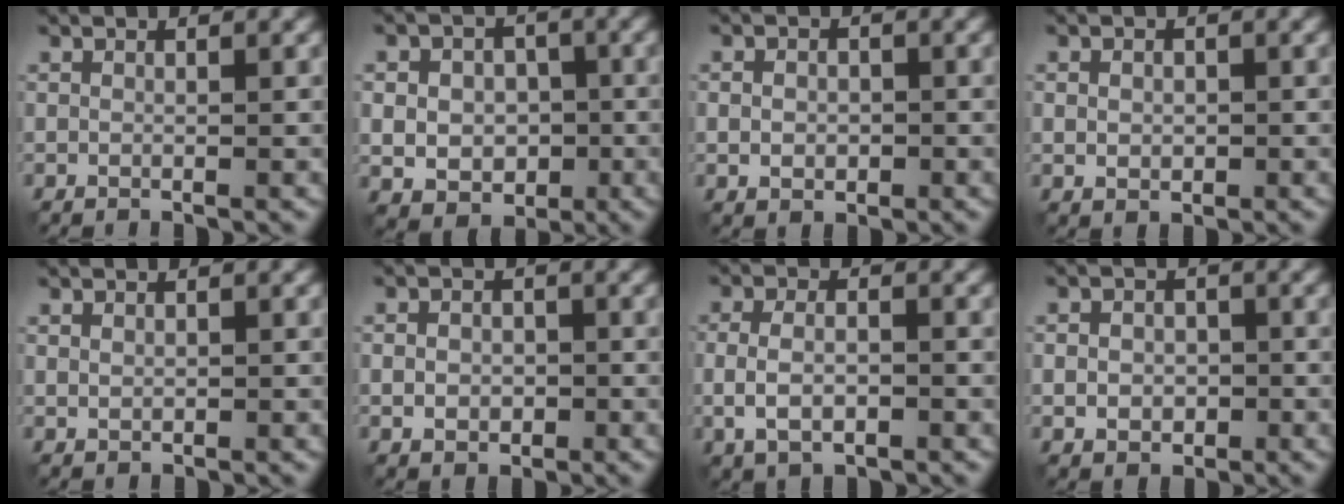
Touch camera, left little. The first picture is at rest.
{"total": 5.9, "force": [-0.5, 4.8, 3.5], "torque": [-0.043, -0.002, -0.015]}
{"total": 2.1, "force": [-0.4, 1.6, 1.3], "torque": [-0.022, -0.002, -0.009]}
{"total": 1.6, "force": [-0.1, 1.2, 1.0], "torque": [-0.018, -0.002, -0.001]}
{"total": 0.7, "force": [0.1, 0.6, 0.4], "torque": [-0.008, -0.002, 0.005]}
{"total": 2.6, "force": [-0.5, 2.0, 1.6], "torque": [-0.027, -0.003, -0.013]}
{"total": 3.8, "force": [-0.9, 2.2, 3.0], "torque": [-0.064, -0.002, -0.016]}
{"total": 3.1, "force": [-0.6, 2.4, 1.8], "torque": [-0.029, -0.005, -0.012]}